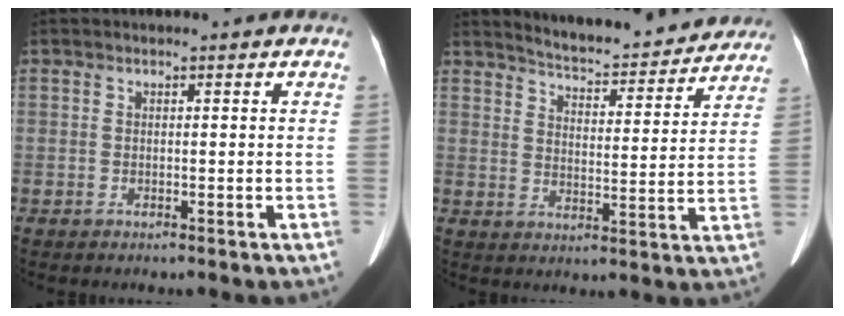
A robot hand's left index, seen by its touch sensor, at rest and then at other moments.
{"total": 16.3, "force": [15.4, 2.7, 4.8], "torque": [-0.056, -0.016, 0.194]}